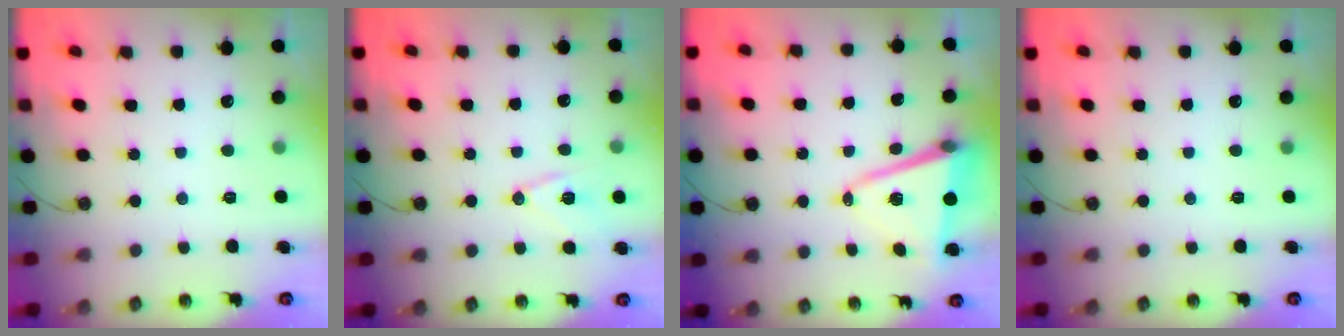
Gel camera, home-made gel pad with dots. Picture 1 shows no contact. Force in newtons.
{"total": 10.8, "press": 10.3, "slide": 3.3}
{"total": 10.2, "press": 9.7, "slide": 3.1}
{"total": 0.0}